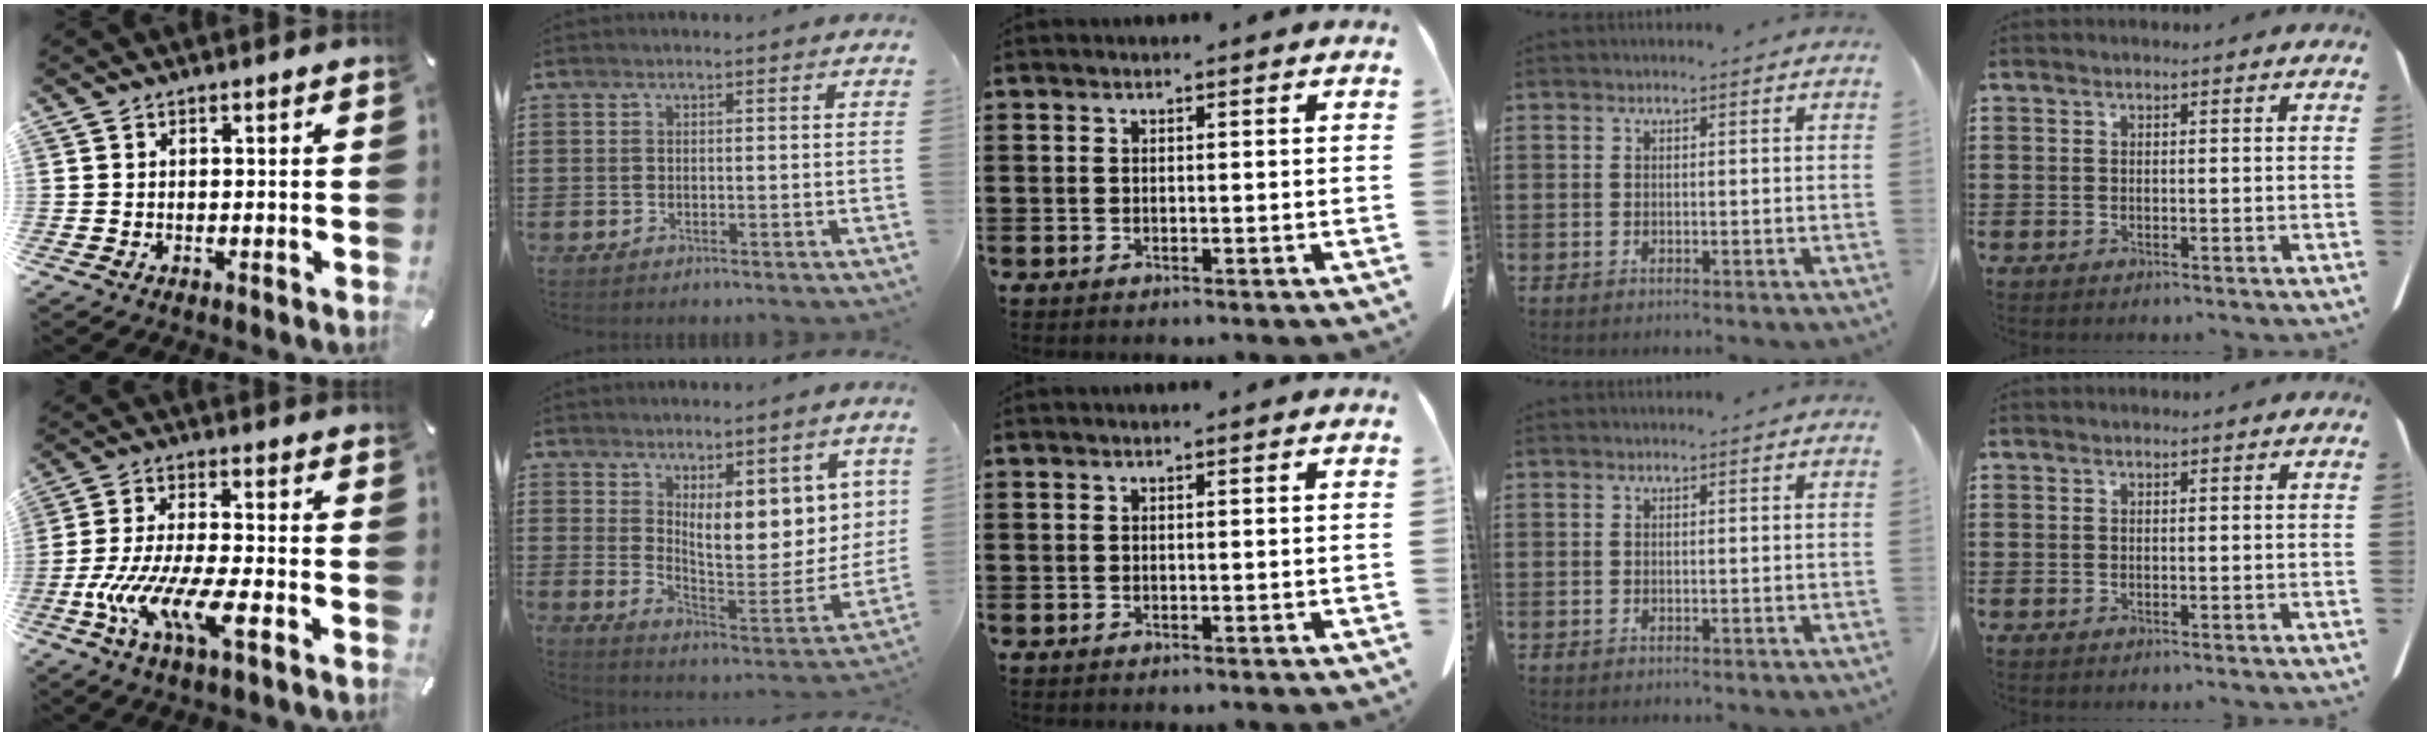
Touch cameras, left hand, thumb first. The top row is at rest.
{"thumb": {"total": 14.4, "force": [-6.6, 4.3, 12.1], "torque": [-0.244, 0.004, -0.113]}, "index": {"total": 7.6, "force": [4.5, 2.6, 5.6], "torque": [-0.095, -0.049, 0.073]}}